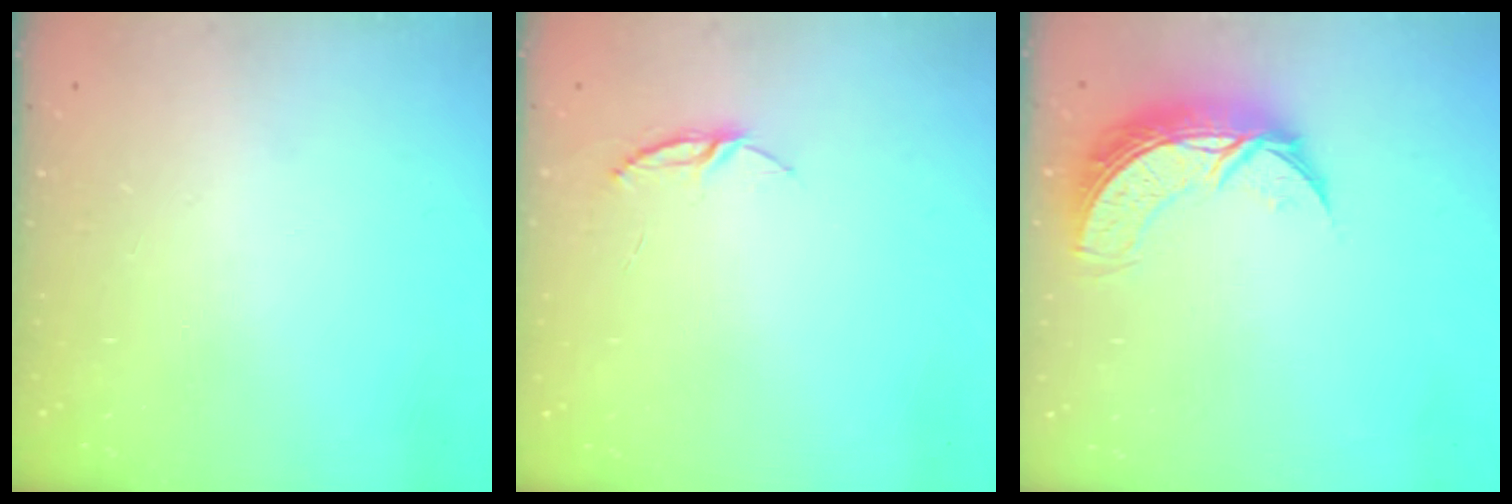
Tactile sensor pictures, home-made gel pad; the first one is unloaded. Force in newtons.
{"total": 4.6, "press": 4.5, "slide": 0.4}
{"total": 9.2, "press": 9.2, "slide": 0.6}